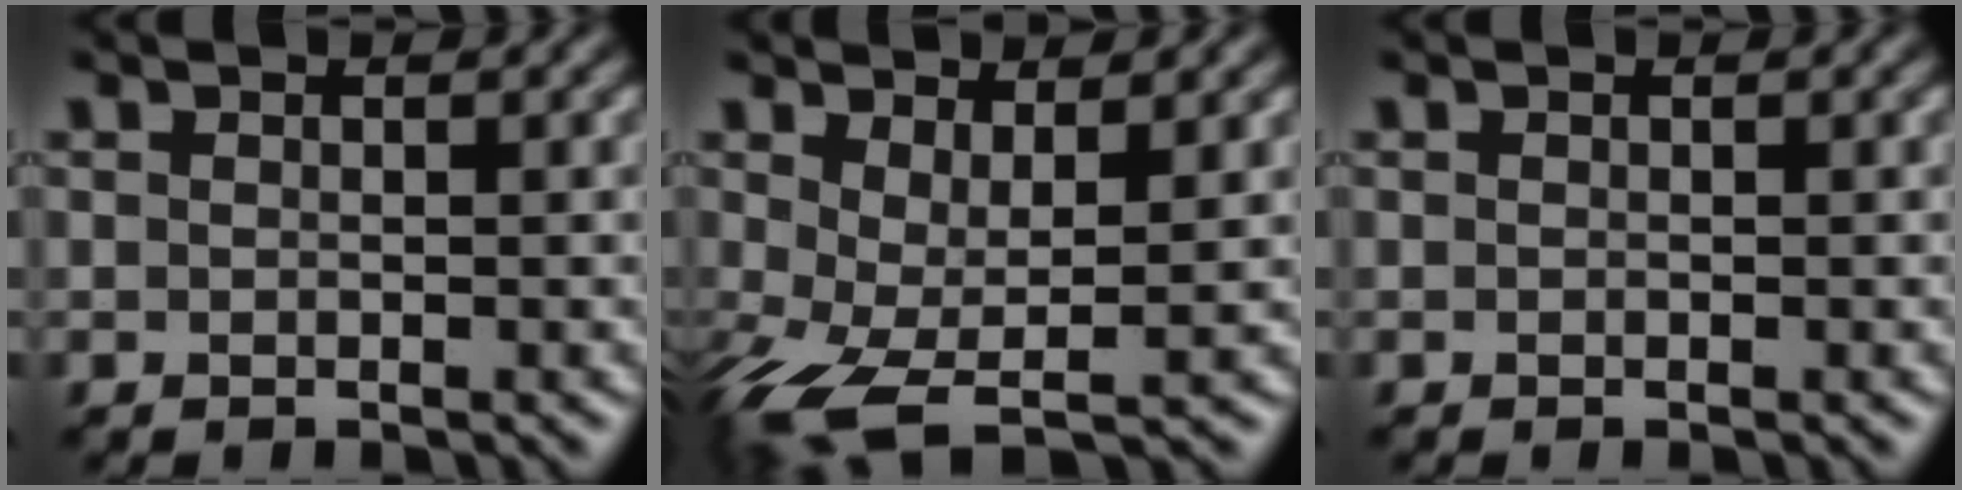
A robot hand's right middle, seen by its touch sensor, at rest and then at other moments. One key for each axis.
{"total": 5.3, "fx": -1.0, "fy": 2.0, "fz": 4.8, "tx": -0.107, "ty": -0.010, "tz": -0.024}
{"total": 0.0}